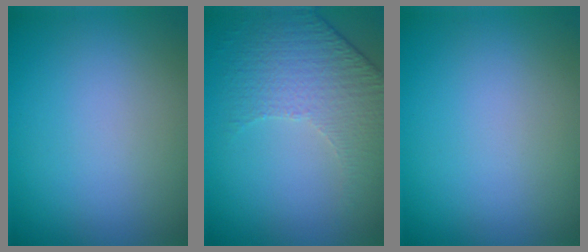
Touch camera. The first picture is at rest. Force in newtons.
{"total": 4.8, "press": 3.2, "slide": 3.5}
{"total": 0.0}